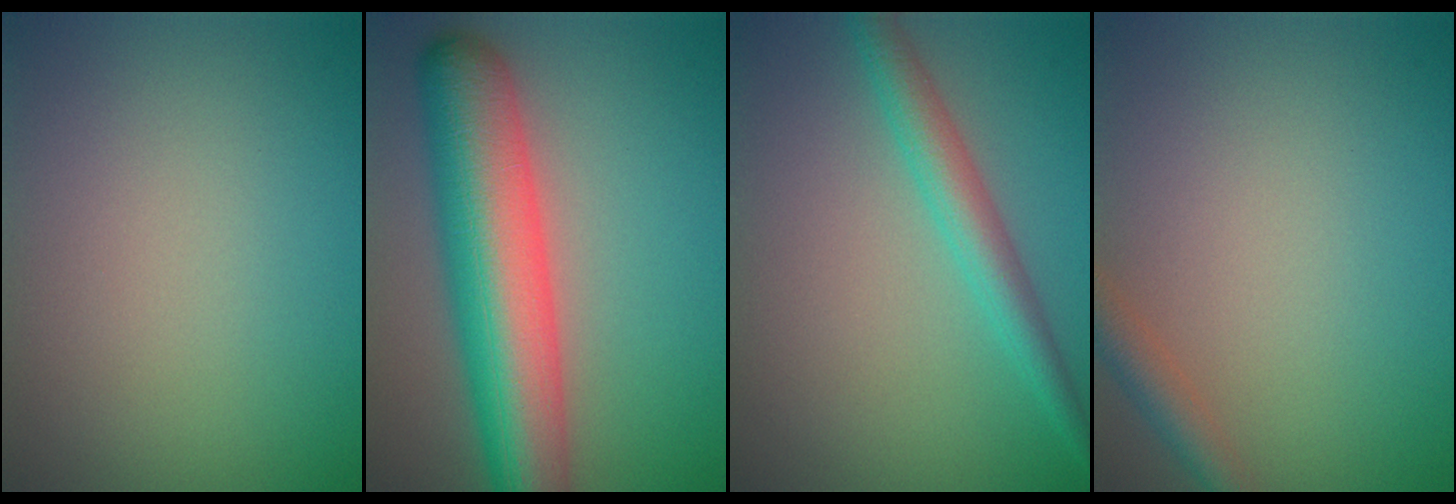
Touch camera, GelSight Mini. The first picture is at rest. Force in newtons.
{"total": 10.2, "press": 10.2, "slide": 0.4}
{"total": 3.2, "press": 3.2, "slide": 0.1}
{"total": 2.1, "press": 2.1, "slide": 0.1}